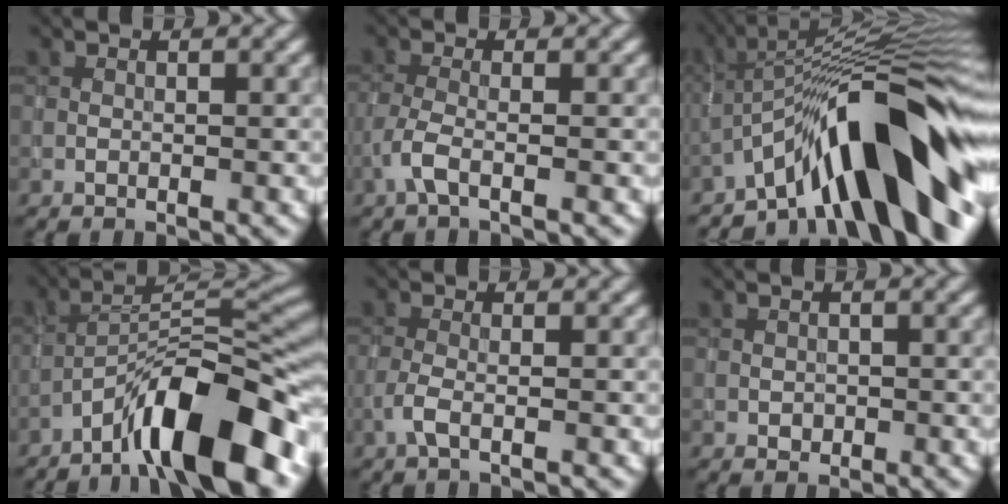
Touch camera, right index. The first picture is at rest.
{"total": 2.0, "force": [-1.2, 0.4, 1.6], "torque": [-0.036, -0.002, -0.032]}
{"total": 14.1, "force": [-6.3, 4.1, 11.9], "torque": [-0.163, 0.029, -0.105]}
{"total": 11.4, "force": [-7.0, 2.9, 8.6], "torque": [-0.123, 0.019, -0.124]}
{"total": 1.6, "force": [-0.8, 0.3, 1.4], "torque": [-0.031, -0.001, -0.022]}
{"total": 0.7, "force": [0.0, 0.7, 0.1], "torque": [0.000, -0.002, 0.000]}